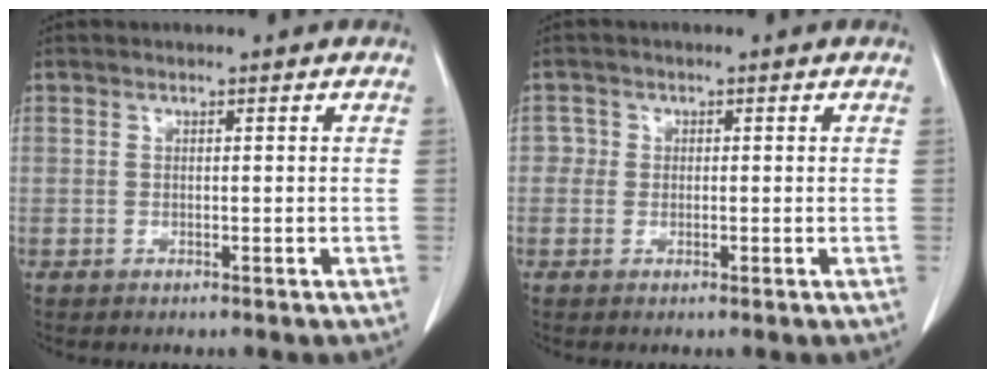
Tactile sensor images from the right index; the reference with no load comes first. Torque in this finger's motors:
{"motor_torque": [-0.06, 0.11, -0.05, 0.00]}